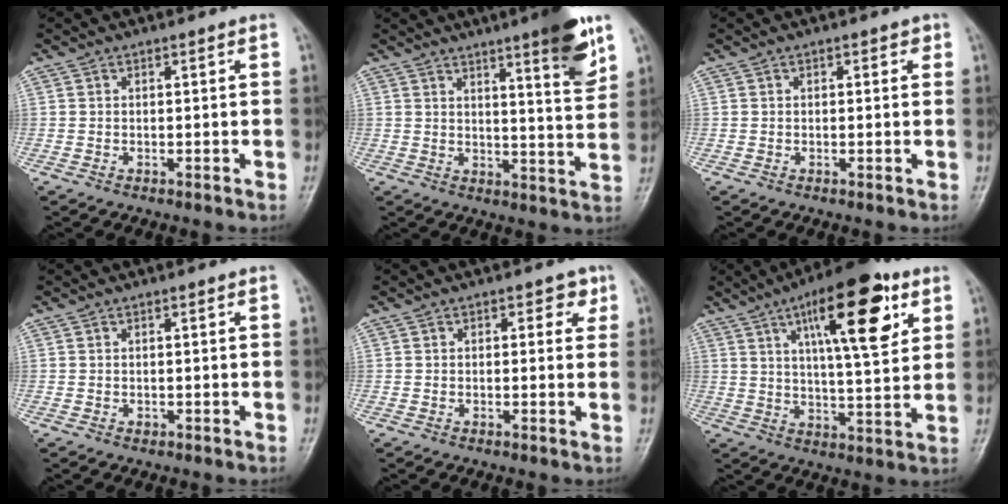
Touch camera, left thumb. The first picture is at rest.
{"total": 10.9, "force": [6.5, 1.4, 8.7], "torque": [-0.104, -0.039, 0.087]}
{"total": 1.5, "force": [0.6, 0.9, 1.0], "torque": [-0.001, 0.002, 0.004]}
{"total": 0.6, "force": [0.0, 0.5, 0.4], "torque": [-0.002, 0.000, 0.000]}
{"total": 3.3, "force": [1.3, 2.1, 2.2], "torque": [-0.001, -0.001, 0.008]}
{"total": 17.9, "force": [7.9, 5.7, 15.0], "torque": [-0.202, -0.023, 0.119]}